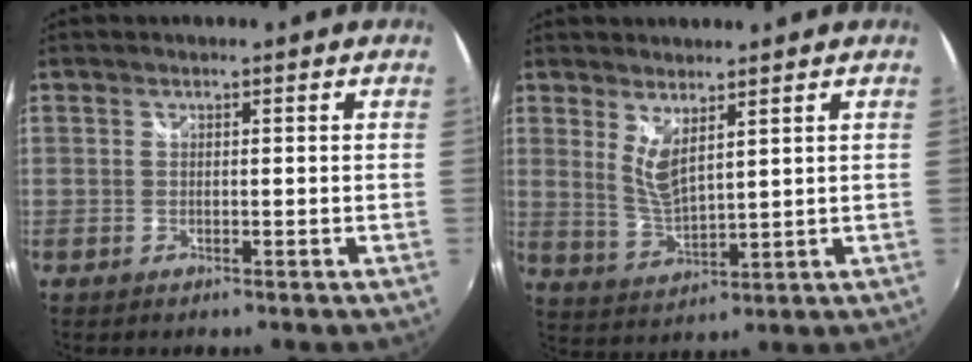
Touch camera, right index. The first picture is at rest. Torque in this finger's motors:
{"motor_torque": [0.14, 0.16, 0.11, 0.08]}